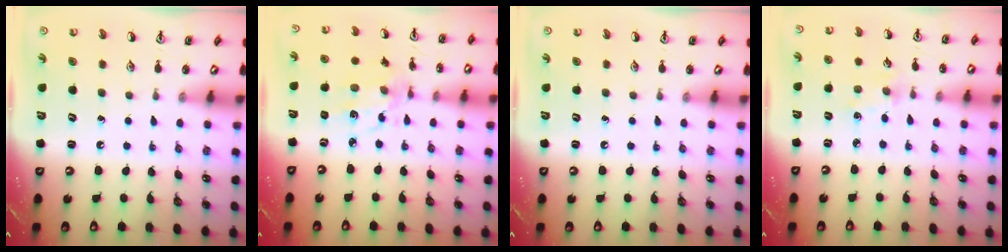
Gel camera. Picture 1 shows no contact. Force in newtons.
{"total": 6.6, "press": 6.4, "slide": 1.6}
{"total": 0.0}
{"total": 2.0, "press": 2.0, "slide": 0.4}